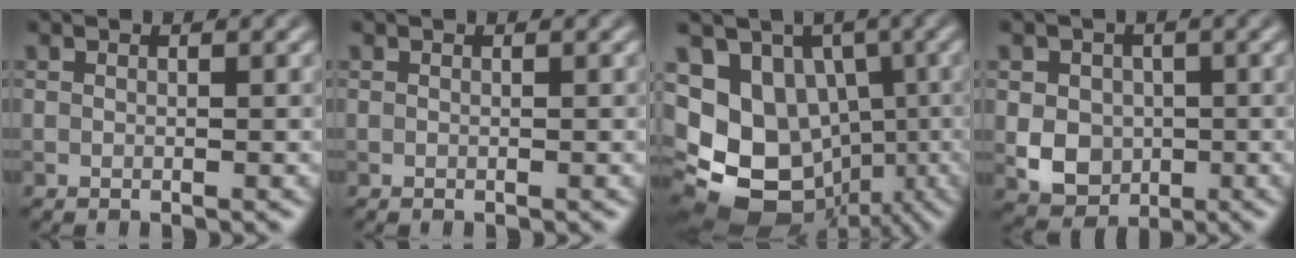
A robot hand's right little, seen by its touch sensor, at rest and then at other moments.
{"total": 0.0}
{"total": 14.8, "force": [-1.4, 12.0, 8.6], "torque": [-0.154, -0.006, -0.024]}
{"total": 4.5, "force": [-0.3, 3.8, 2.4], "torque": [-0.033, -0.002, -0.011]}